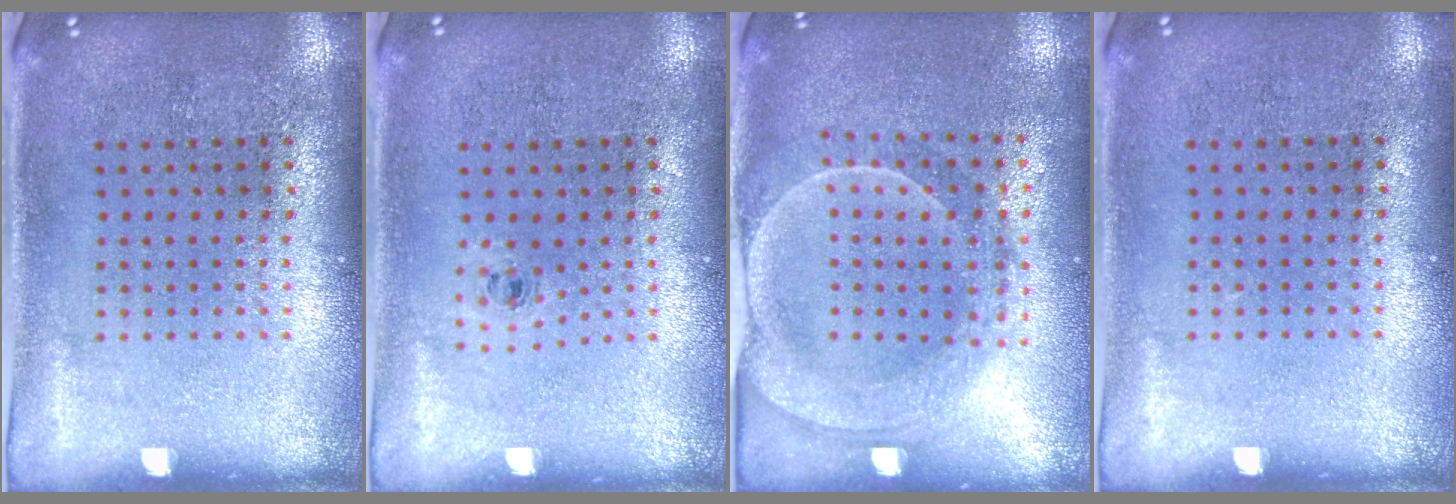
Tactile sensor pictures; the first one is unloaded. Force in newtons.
{"total": 0.6, "press": 0.3, "slide": 0.5}
{"total": 2.1, "press": 2.0, "slide": 0.7}
{"total": 0.0}